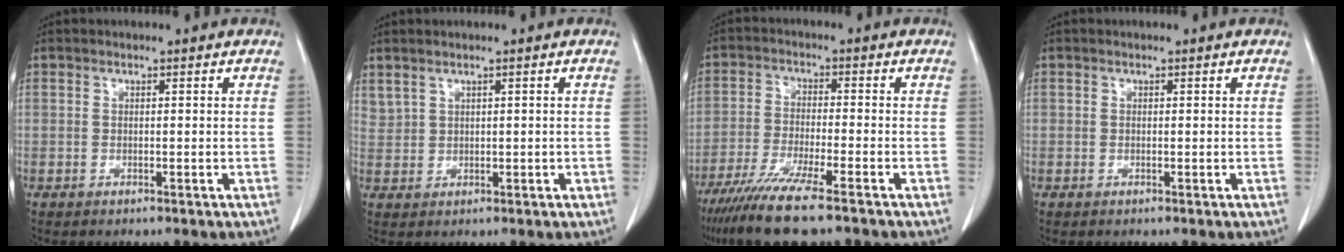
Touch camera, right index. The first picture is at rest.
{"total": 1.9, "force": [1.3, 1.1, 0.6], "torque": [-0.016, 0.010, 0.038]}
{"total": 10.9, "force": [-8.1, 0.2, 7.2], "torque": [-0.127, -0.031, -0.139]}
{"total": 0.0}